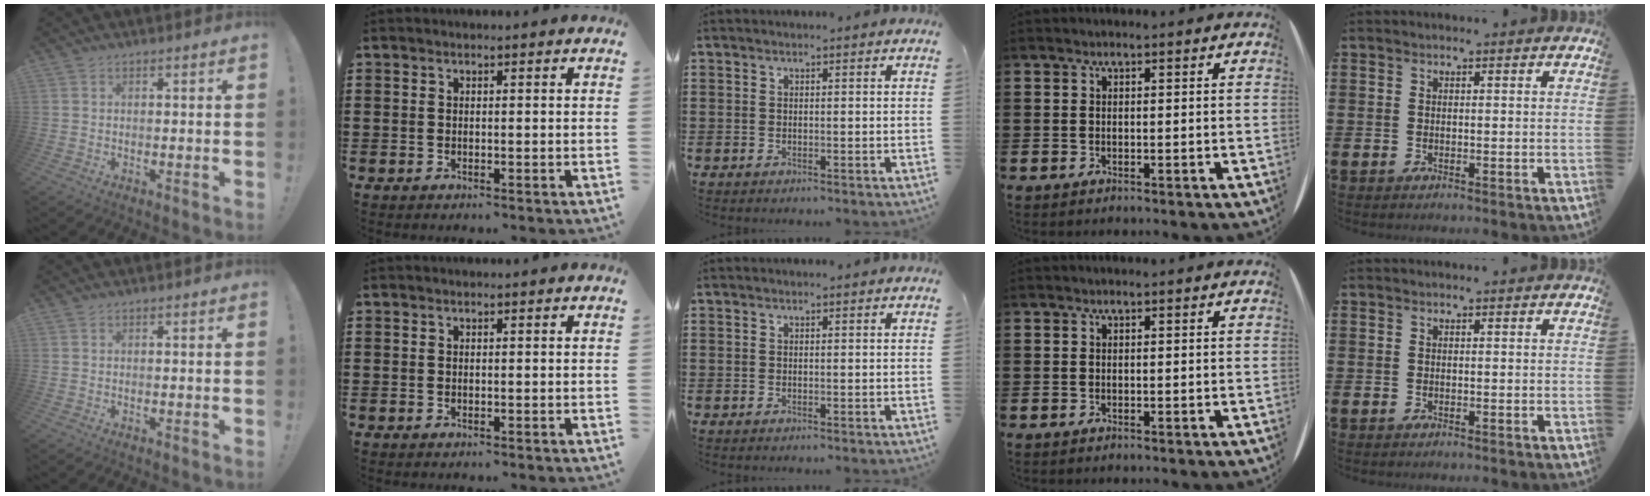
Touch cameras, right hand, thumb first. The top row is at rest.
{}